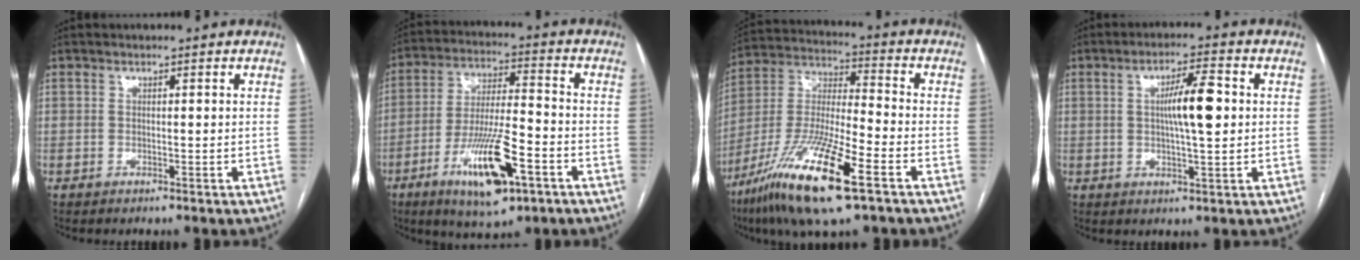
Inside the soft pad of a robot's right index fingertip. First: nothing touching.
{"total": 14.2, "force": [-6.6, 3.1, 12.2], "torque": [-0.231, -0.013, -0.107]}
{"total": 18.8, "force": [-10.0, 2.4, 15.8], "torque": [-0.335, -0.039, -0.185]}
{"total": 7.4, "force": [0.9, 1.0, 7.2], "torque": [-0.126, 0.010, 0.014]}